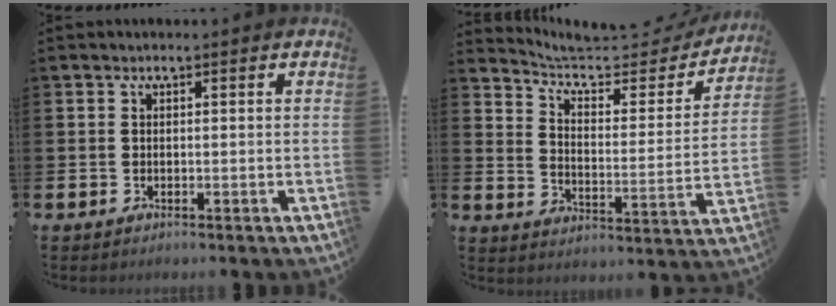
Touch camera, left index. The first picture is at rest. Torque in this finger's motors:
{"motor_torque": [0.94, -1.20, 0.10, 0.03]}